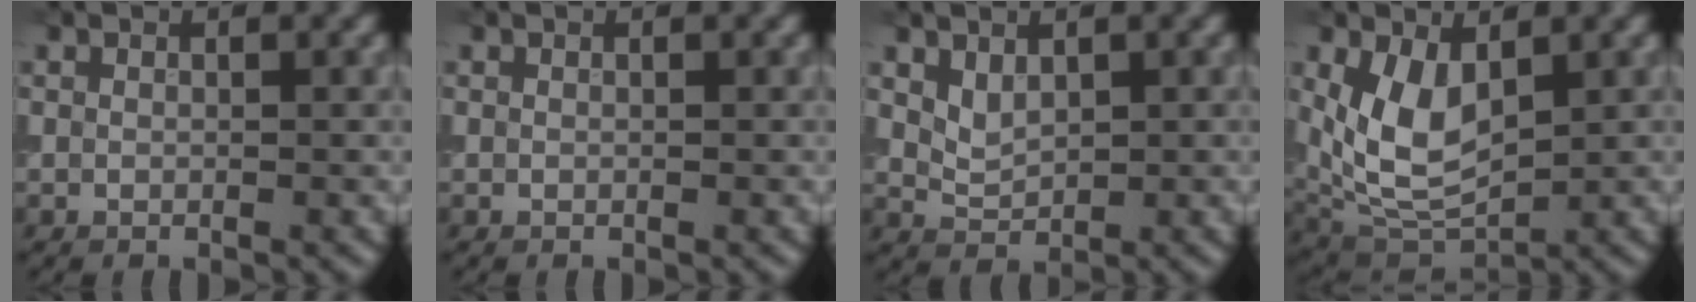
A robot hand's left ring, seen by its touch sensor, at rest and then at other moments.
{"total": 0.0}
{"total": 1.8, "force": [0.8, 1.2, 1.1], "torque": [-0.022, -0.003, 0.022]}
{"total": 6.4, "force": [1.4, 3.6, 5.1], "torque": [-0.116, -0.009, 0.033]}